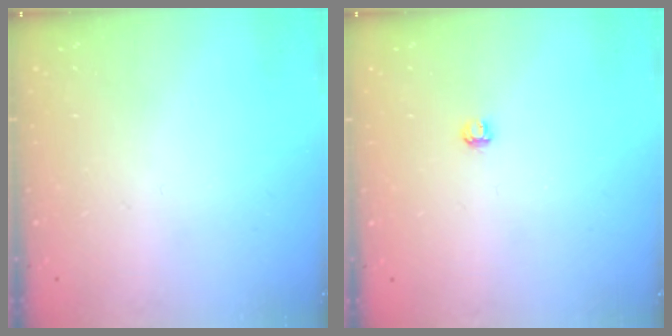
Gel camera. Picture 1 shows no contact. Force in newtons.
{"total": 2.9, "press": 2.9, "slide": 0.3}